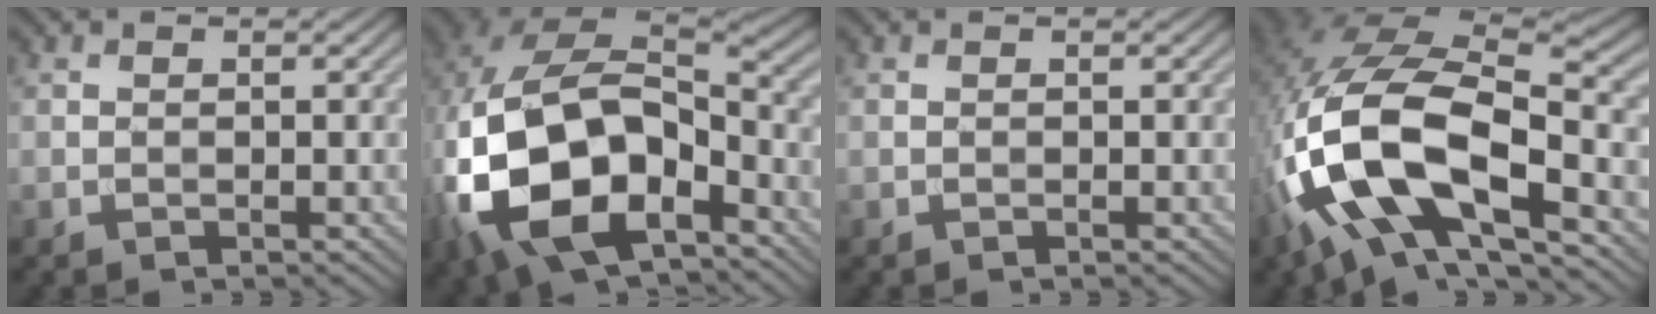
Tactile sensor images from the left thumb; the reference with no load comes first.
{"total": 19.6, "force": [-5.8, 11.8, 14.5], "torque": [-0.320, -0.029, -0.083]}
{"total": 0.0}
{"total": 19.7, "force": [-6.0, 9.8, 15.9], "torque": [-0.365, -0.017, -0.106]}